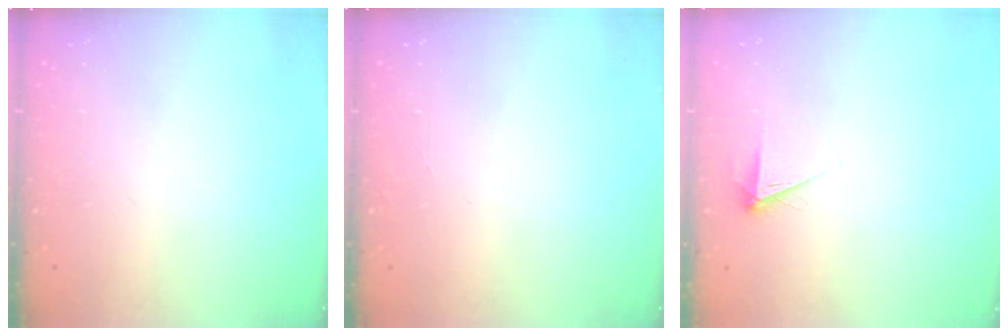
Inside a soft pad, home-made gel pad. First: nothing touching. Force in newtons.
{"total": 0.0}
{"total": 4.0, "press": 4.0, "slide": 0.5}